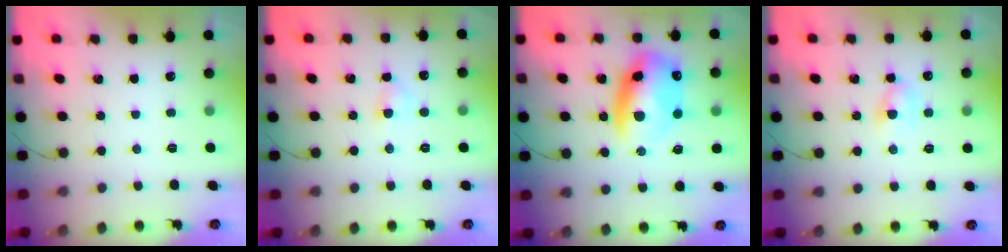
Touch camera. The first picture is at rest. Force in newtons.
{"total": 3.3, "press": 3.0, "slide": 1.3}
{"total": 12.9, "press": 12.6, "slide": 2.8}
{"total": 3.5, "press": 3.3, "slide": 1.2}